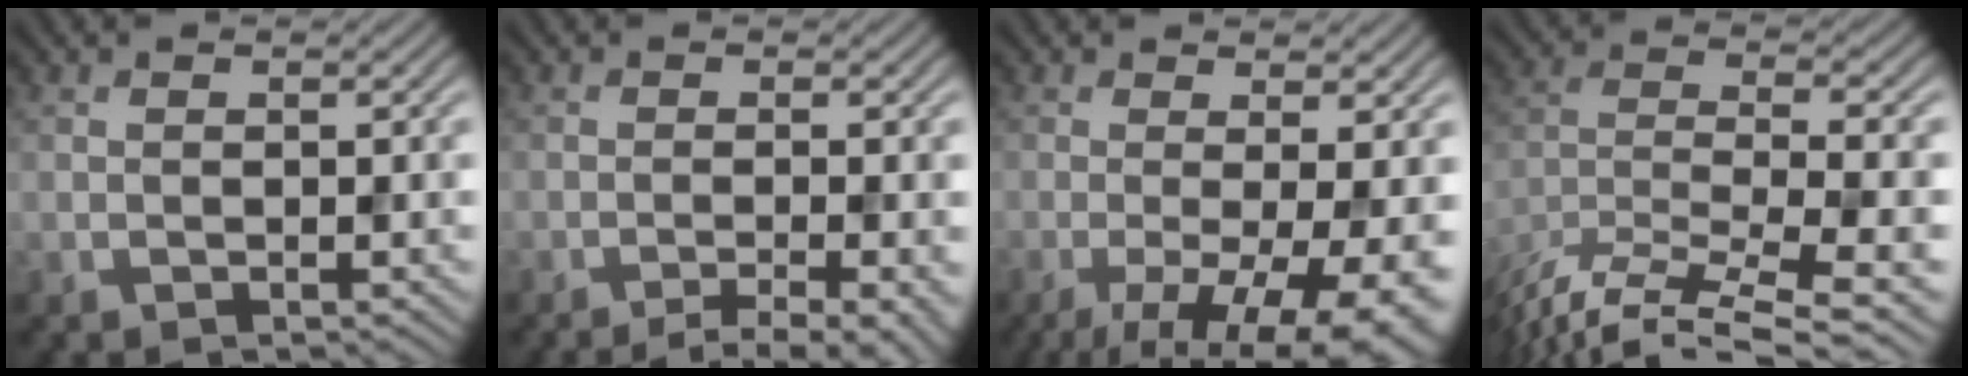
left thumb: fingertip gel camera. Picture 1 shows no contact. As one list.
[{"total": 5.0, "force": [-3.2, 0.9, 3.8], "torque": [-0.043, 0.006, -0.053]}, {"total": 9.8, "force": [-2.9, 2.9, 8.9], "torque": [-0.134, -0.009, -0.035]}, {"total": 12.3, "force": [-9.5, 2.9, 7.3], "torque": [-0.154, -0.016, -0.163]}]